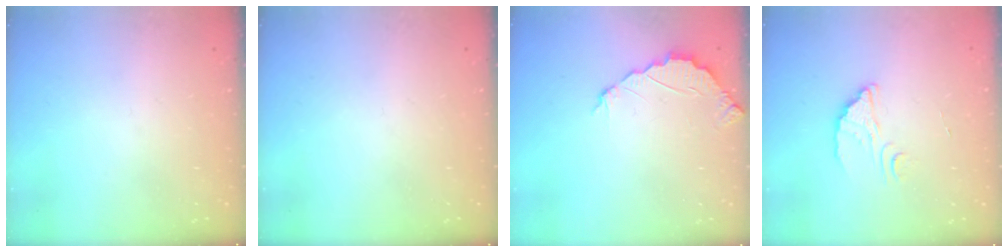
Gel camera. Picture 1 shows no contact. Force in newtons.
{"total": 0.0}
{"total": 2.2, "press": 2.2, "slide": 0.2}
{"total": 2.3, "press": 2.3, "slide": 0.1}